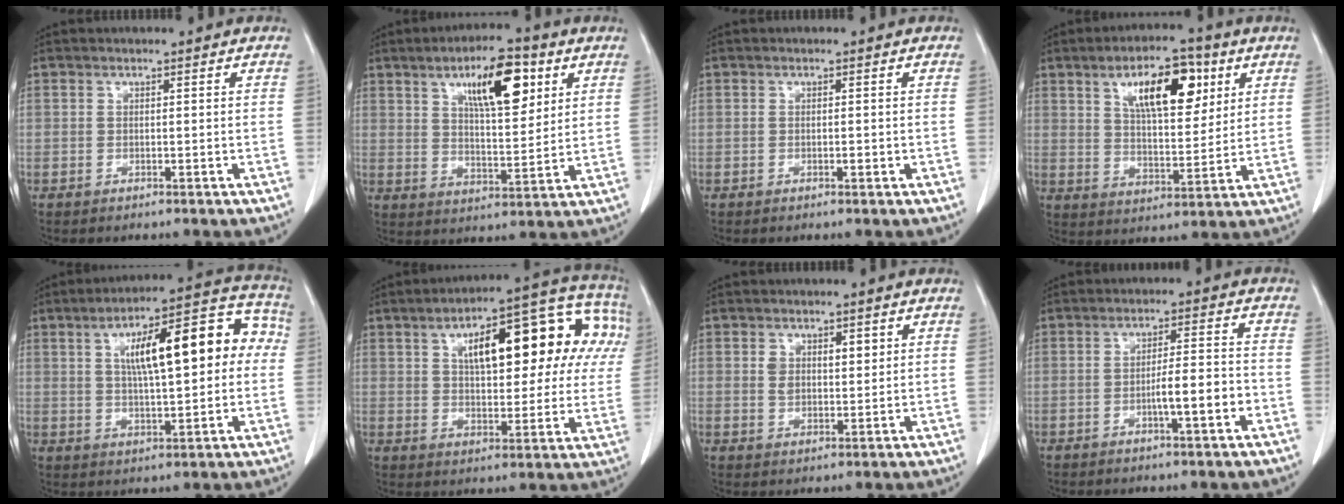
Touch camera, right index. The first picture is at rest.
{"total": 12.1, "force": [5.7, 3.6, 10.0], "torque": [-0.163, 0.008, 0.095]}
{"total": 0.7, "force": [-0.2, 0.2, 0.6], "torque": [-0.010, 0.000, -0.001]}
{"total": 12.1, "force": [5.5, 4.5, 9.8], "torque": [-0.158, 0.014, 0.093]}
{"total": 16.8, "force": [3.2, 4.9, 15.7], "torque": [-0.221, 0.049, 0.048]}
{"total": 20.3, "force": [6.1, 7.7, 17.8], "torque": [-0.243, 0.052, 0.084]}
{"total": 3.9, "force": [1.3, 2.5, 2.7], "torque": [-0.045, 0.009, 0.026]}
{"total": 5.8, "force": [-2.1, 0.5, 5.4], "torque": [-0.088, 0.006, -0.033]}